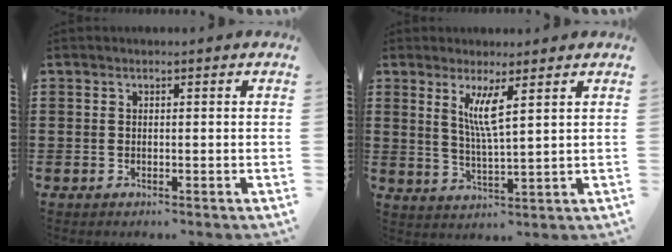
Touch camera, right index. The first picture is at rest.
{"total": 5.1, "force": [2.4, 0.4, 4.5], "torque": [-0.096, -0.002, 0.040]}